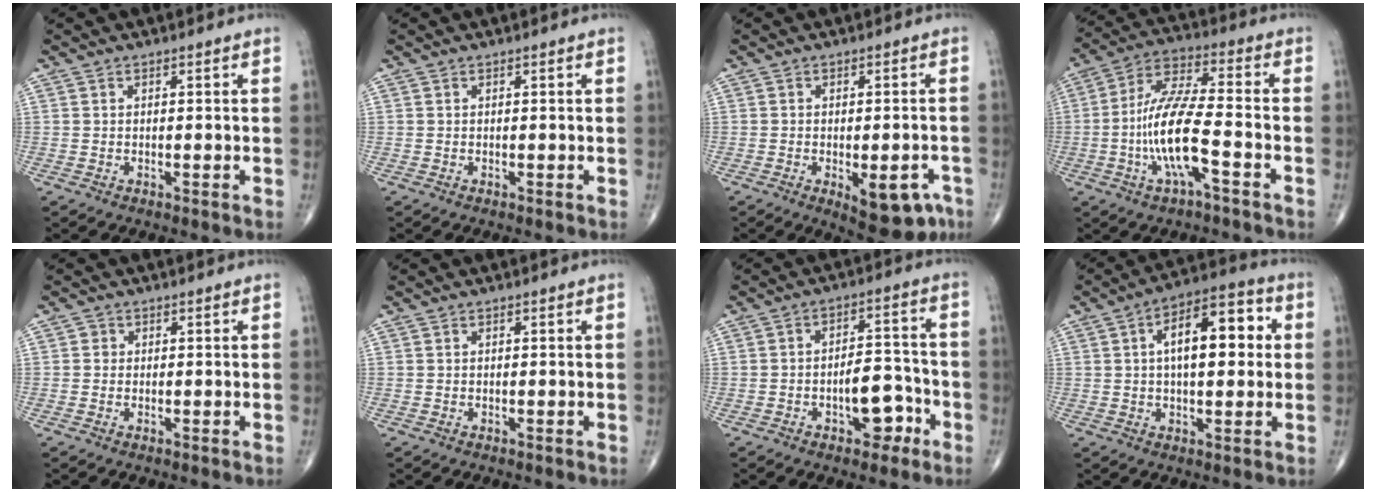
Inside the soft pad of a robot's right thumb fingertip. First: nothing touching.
{"total": 0.0}
{"total": 9.6, "force": [-4.1, 4.3, 7.5], "torque": [-0.072, 0.013, -0.043]}
{"total": 13.7, "force": [-4.0, 3.4, 12.7], "torque": [-0.261, 0.036, -0.077]}
{"total": 0.9, "force": [0.1, 0.9, 0.2], "torque": [0.003, 0.002, -0.001]}
{"total": 0.0}
{"total": 8.3, "force": [-3.5, 4.5, 6.1], "torque": [-0.060, 0.040, -0.051]}
{"total": 14.3, "force": [2.4, 6.7, 12.4], "torque": [-0.169, 0.022, 0.030]}